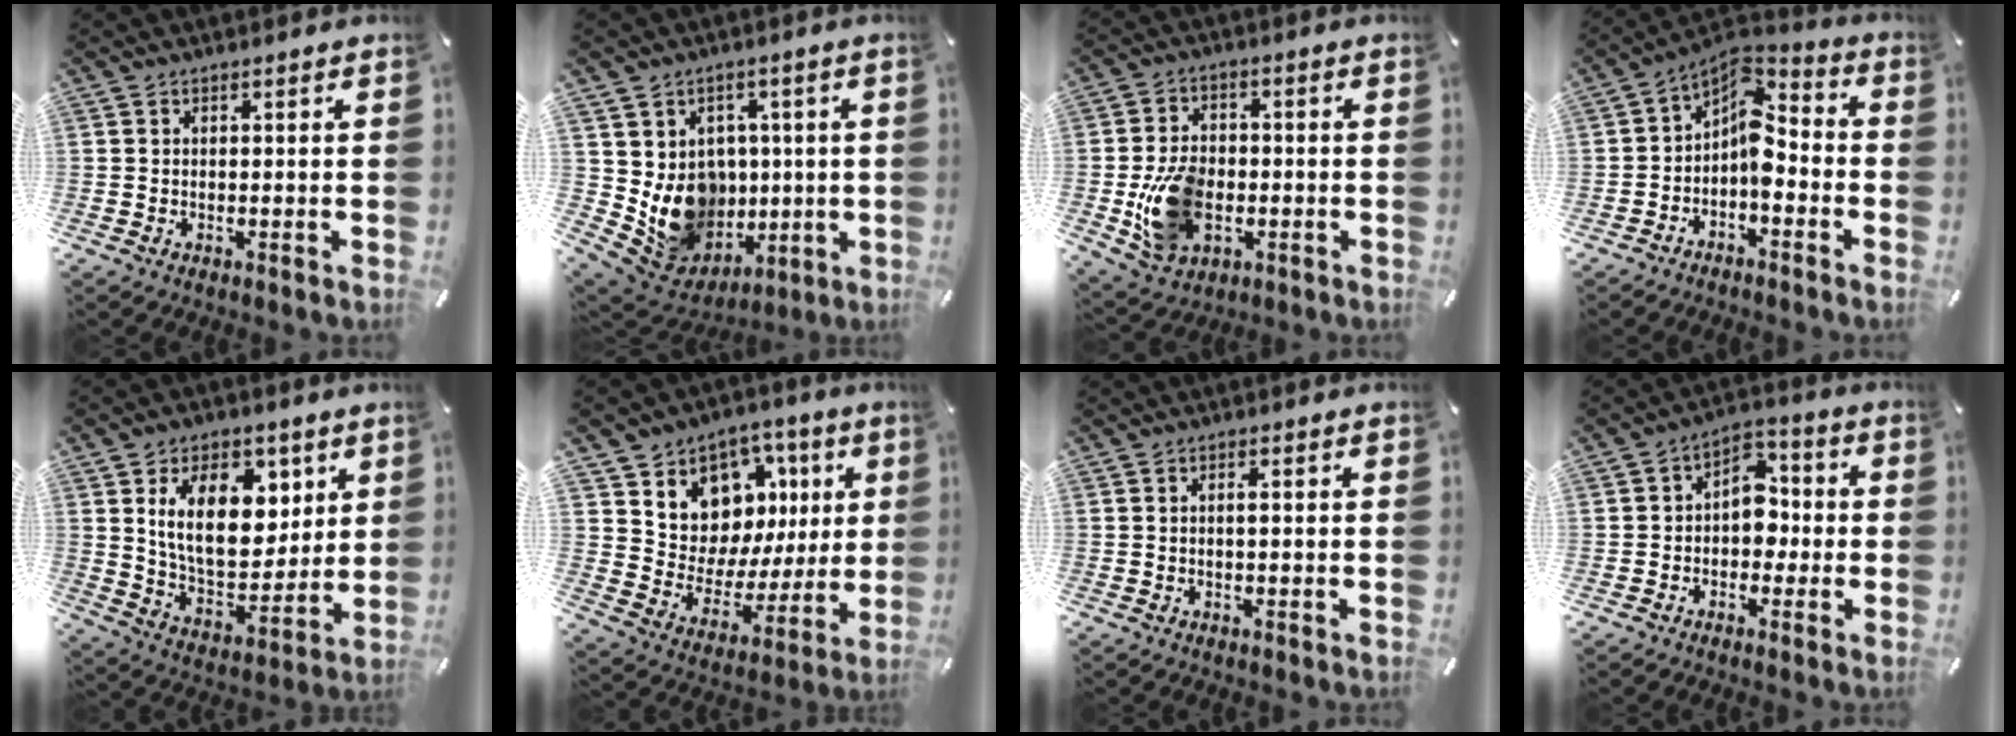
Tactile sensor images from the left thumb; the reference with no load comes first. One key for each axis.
{"total": 12.8, "fx": 0.3, "fy": 12.0, "fz": 4.4, "tx": -0.084, "ty": -0.027, "tz": 0.027}
{"total": 13.0, "fx": -2.6, "fy": 9.5, "fz": 8.5, "tx": -0.174, "ty": 0.004, "tz": -0.043}
{"total": 8.4, "fx": -1.8, "fy": 5.4, "fz": 6.2, "tx": -0.103, "ty": -0.008, "tz": -0.036}
{"total": 17.0, "fx": 6.5, "fy": 10.8, "fz": 11.4, "tx": -0.191, "ty": -0.018, "tz": 0.116}
{"total": 10.0, "fx": 4.2, "fy": 8.9, "fz": 1.6, "tx": -0.024, "ty": -0.061, "tz": 0.083}
{"total": 1.5, "fx": 0.1, "fy": 0.4, "fz": 1.5, "tx": -0.028, "ty": 0.002, "tz": 0.000}
{"total": 7.8, "fx": -0.8, "fy": 6.0, "fz": 4.9, "tx": -0.061, "ty": 0.008, "tz": -0.020}